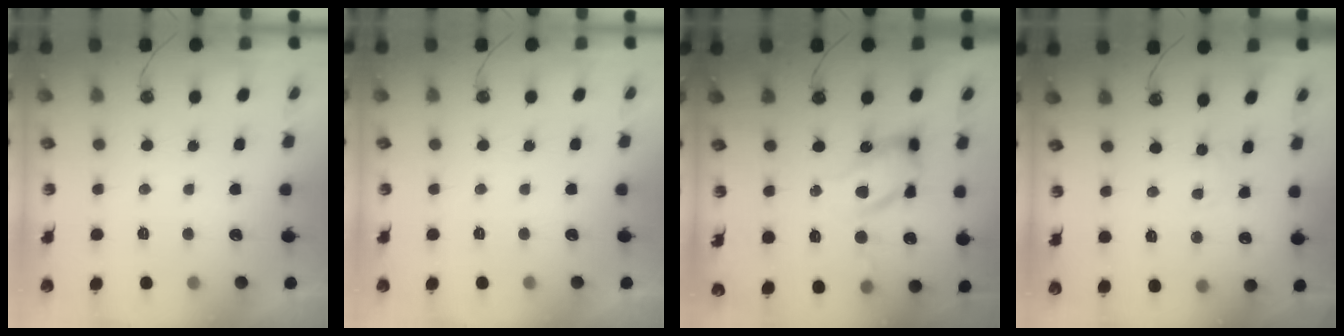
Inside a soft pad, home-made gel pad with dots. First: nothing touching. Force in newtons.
{"total": 0.0}
{"total": 17.3, "press": 17.2, "slide": 1.7}
{"total": 2.5, "press": 2.5, "slide": 0.3}